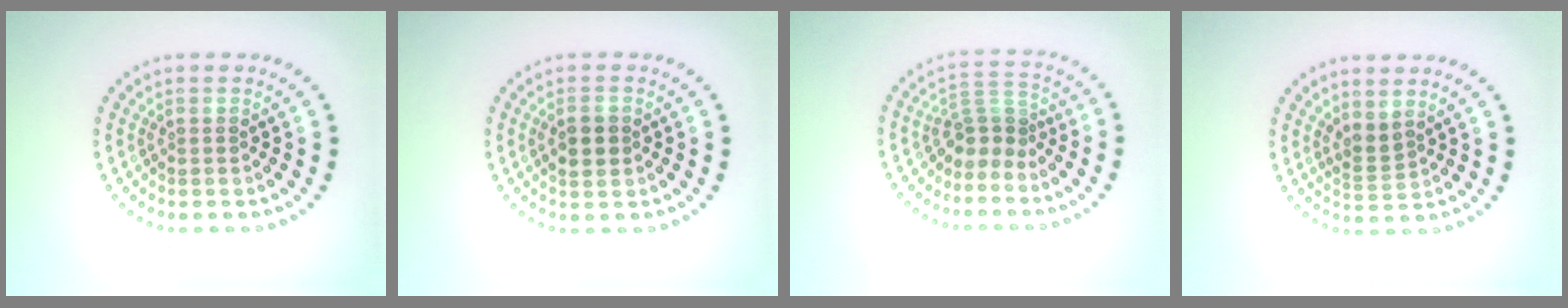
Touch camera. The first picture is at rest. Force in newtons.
{"total": 2.3, "press": 2.3, "slide": 0.2}
{"total": 2.8, "press": 1.8, "slide": 2.2}
{"total": 1.9, "press": 1.4, "slide": 1.3}